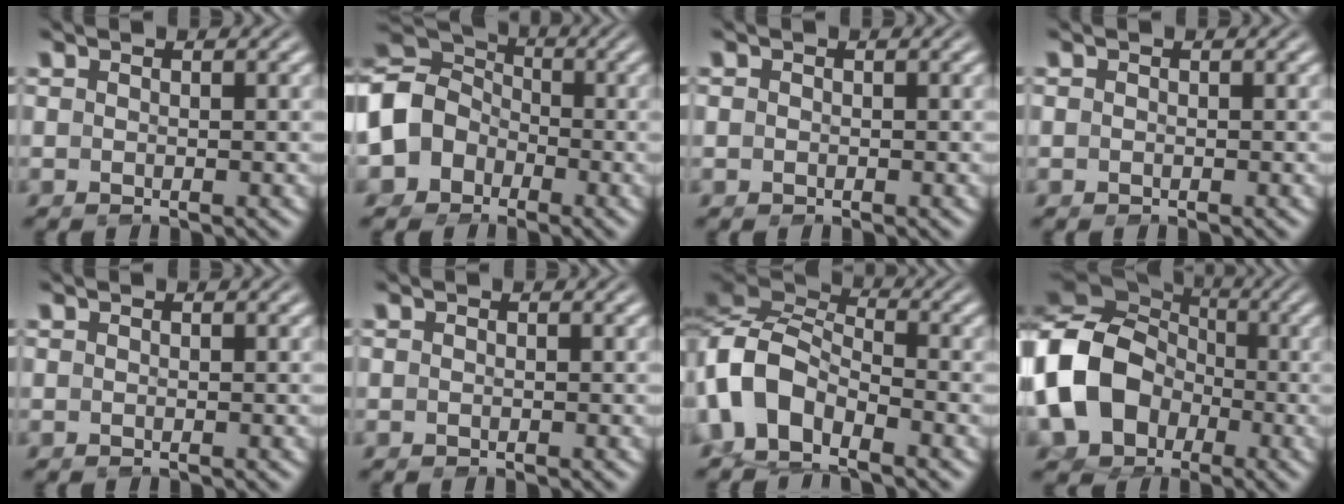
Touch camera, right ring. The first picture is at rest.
{"total": 12.3, "force": [-0.9, 11.0, 5.3], "torque": [-0.142, -0.032, -0.021]}
{"total": 1.3, "force": [-0.2, 1.2, 0.5], "torque": [-0.019, -0.007, -0.003]}
{"total": 0.9, "force": [-0.3, 0.8, 0.4], "torque": [-0.016, -0.008, -0.002]}
{"total": 0.0}
{"total": 0.7, "force": [-0.3, 0.5, 0.3], "torque": [-0.010, -0.007, -0.002]}
{"total": 9.7, "force": [-1.4, 8.3, 4.8], "torque": [-0.143, -0.022, -0.033]}
{"total": 14.1, "force": [-1.4, 12.0, 7.2], "torque": [-0.185, -0.036, -0.019]}